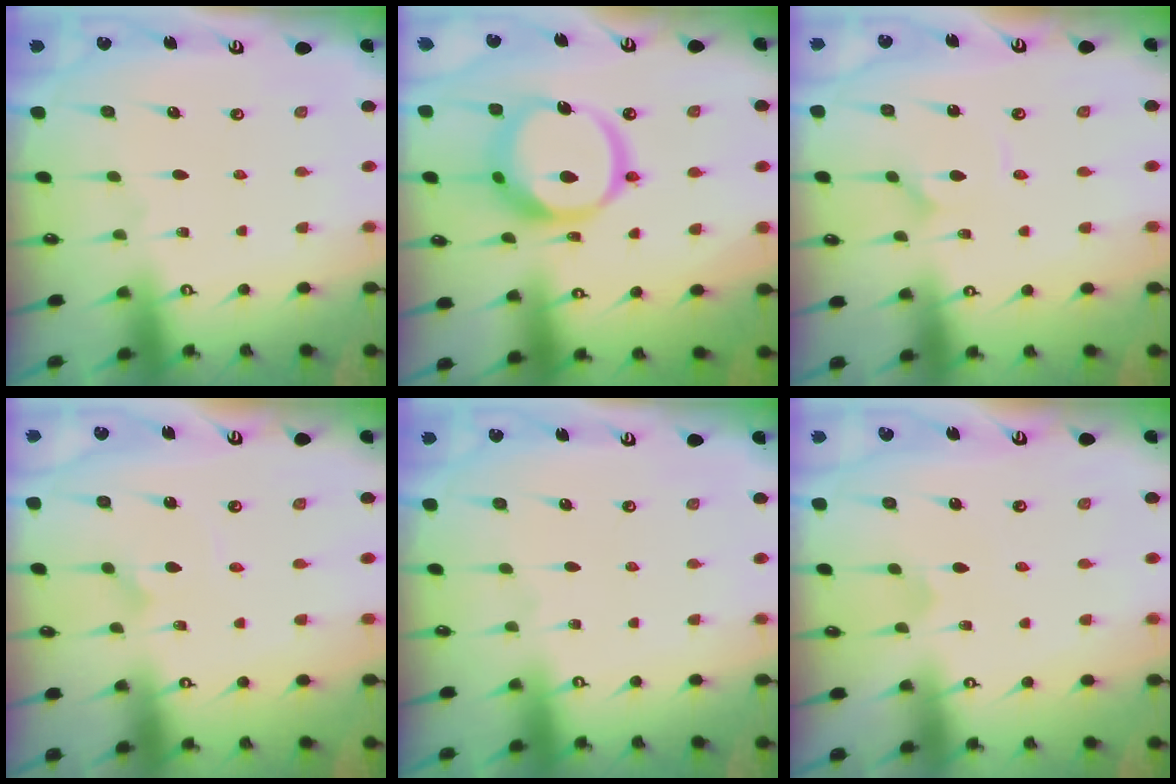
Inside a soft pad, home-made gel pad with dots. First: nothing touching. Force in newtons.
{"total": 16.7, "press": 16.5, "slide": 2.2}
{"total": 1.9, "press": 1.9, "slide": 0.2}
{"total": 2.3, "press": 2.3, "slide": 0.1}
{"total": 0.0}
{"total": 2.5, "press": 2.5, "slide": 0.1}